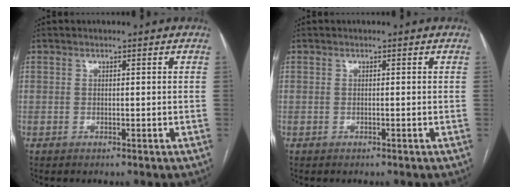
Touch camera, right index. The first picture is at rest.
{"total": 0.0}